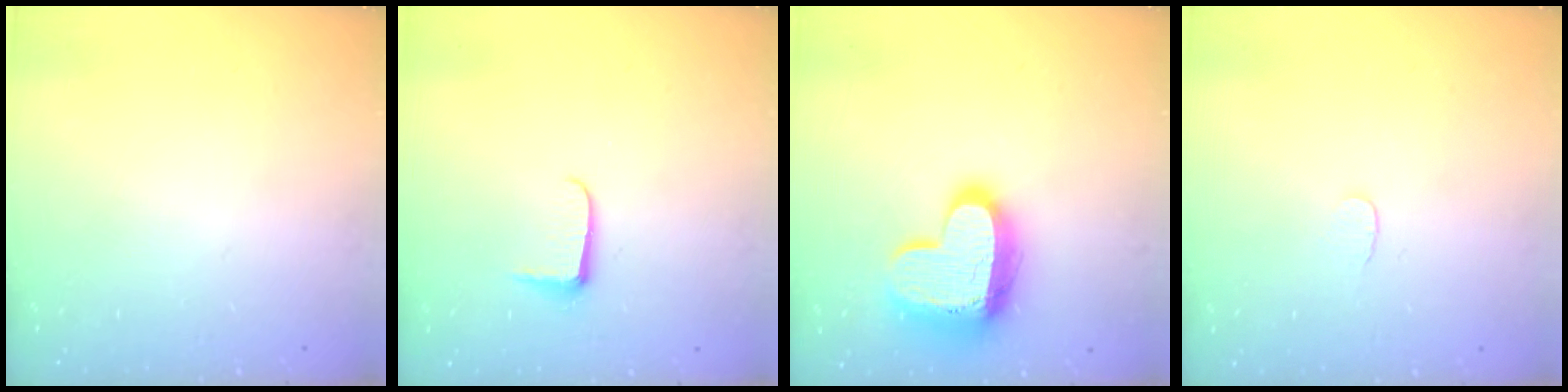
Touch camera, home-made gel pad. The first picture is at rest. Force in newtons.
{"total": 6.2, "press": 6.1, "slide": 0.8}
{"total": 16.3, "press": 16.3, "slide": 1.0}
{"total": 3.0, "press": 3.0, "slide": 0.2}